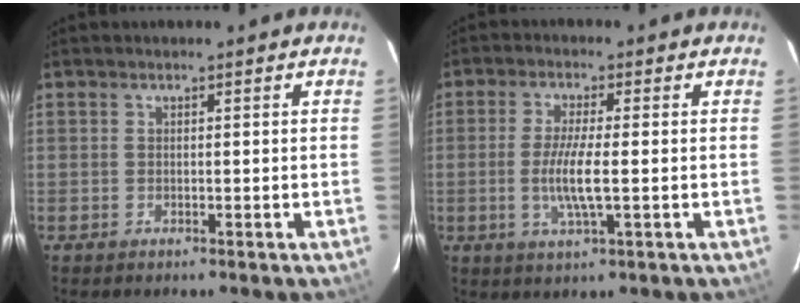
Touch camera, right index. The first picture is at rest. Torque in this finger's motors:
{"motor_torque": [0.97, -0.39, 0.63, 0.09]}